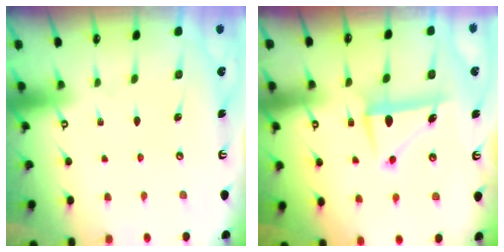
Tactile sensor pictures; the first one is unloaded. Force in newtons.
{"total": 7.9, "press": 7.8, "slide": 1.0}